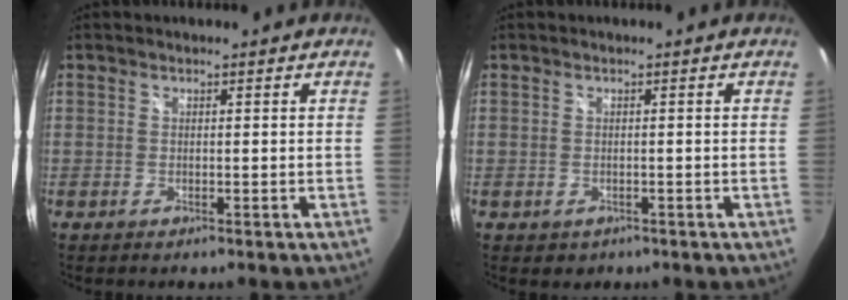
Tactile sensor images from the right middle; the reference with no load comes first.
{"total": 1.7, "force": [-0.6, 1.5, 0.6], "torque": [-0.013, -0.005, -0.004]}